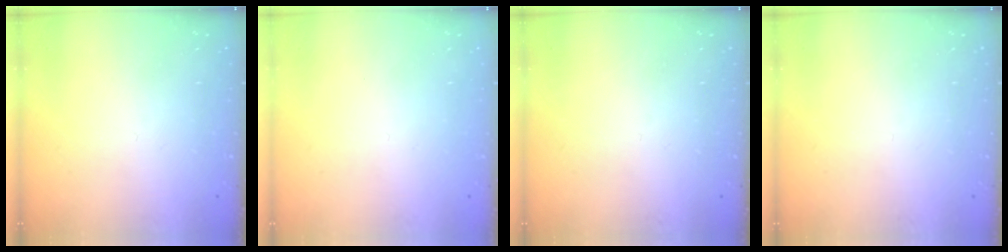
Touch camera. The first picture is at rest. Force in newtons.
{"total": 1.6, "press": 1.6, "slide": 0.1}
{"total": 0.0}
{"total": 0.0}